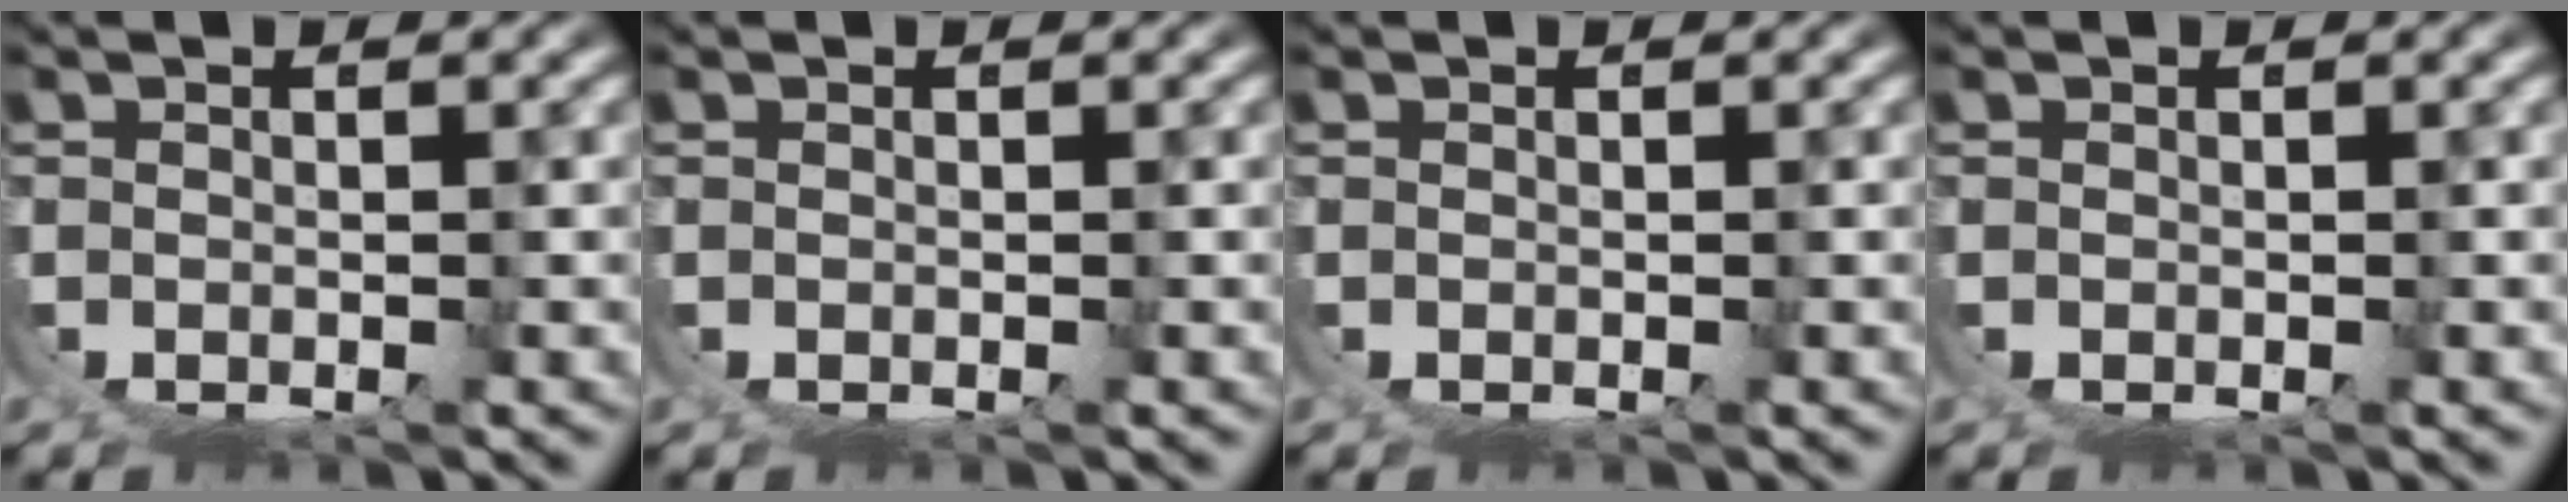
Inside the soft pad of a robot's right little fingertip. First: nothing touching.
{"total": 0.0}
{"total": 0.0}
{"total": 0.0}